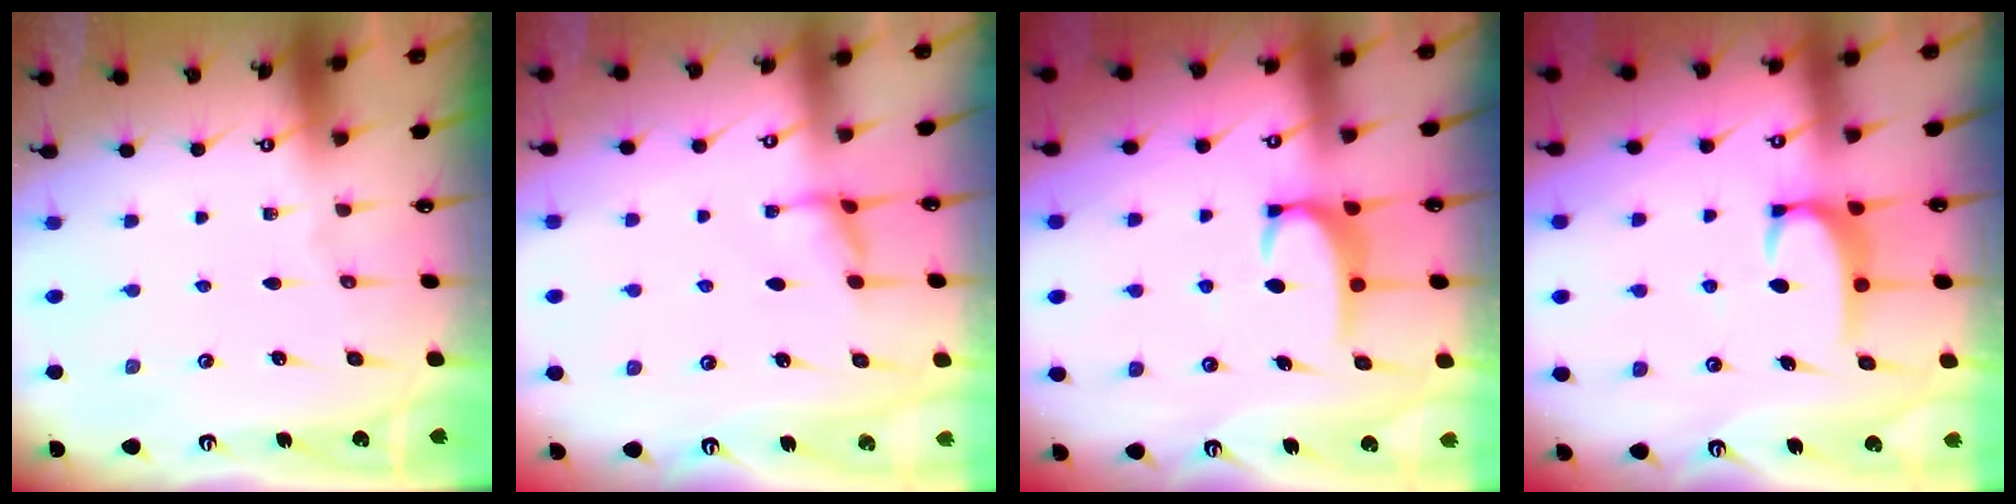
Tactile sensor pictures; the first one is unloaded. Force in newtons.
{"total": 1.8, "press": 1.7, "slide": 0.5}
{"total": 2.9, "press": 2.8, "slide": 0.5}
{"total": 2.9, "press": 2.9, "slide": 0.5}